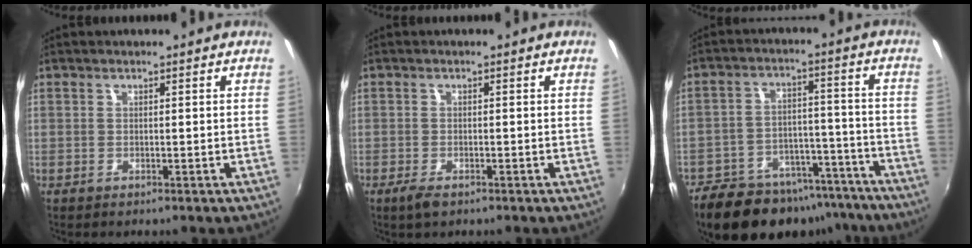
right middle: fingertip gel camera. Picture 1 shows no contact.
{"total": 2.5, "force": [-1.7, 1.0, 1.6], "torque": [-0.036, -0.008, -0.031]}
{"total": 21.4, "force": [-16.4, 10.2, 9.2], "torque": [-0.191, 0.014, -0.219]}